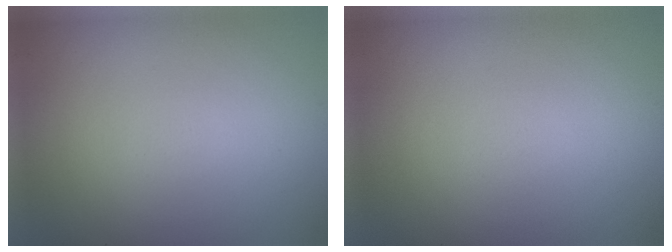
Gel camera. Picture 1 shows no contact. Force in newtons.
{"total": 0.0}